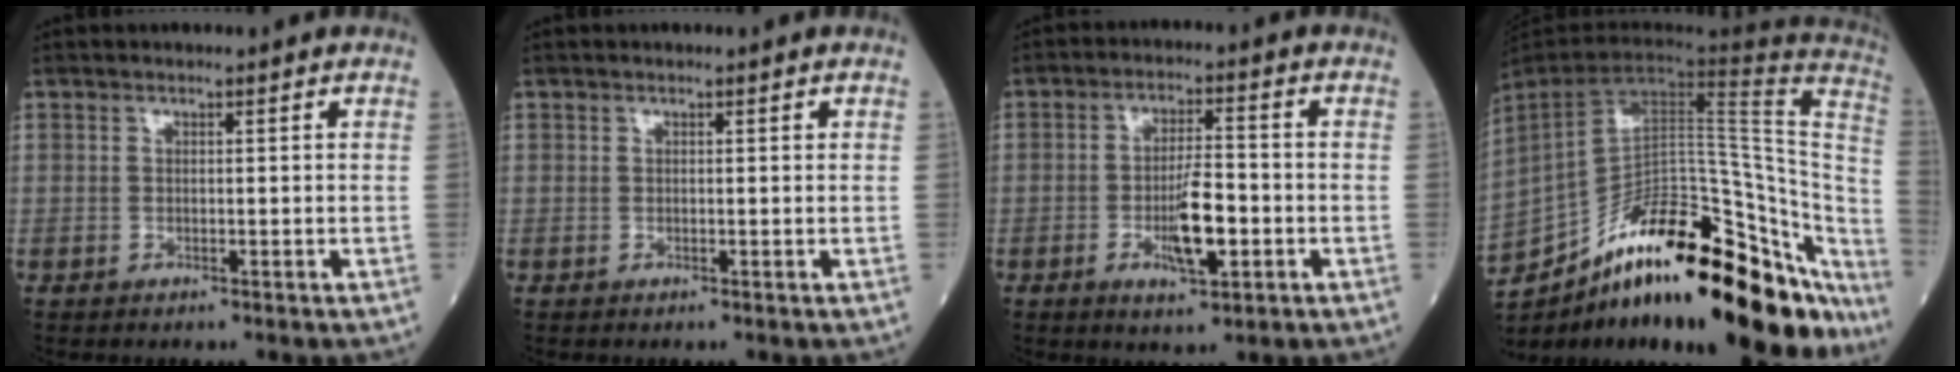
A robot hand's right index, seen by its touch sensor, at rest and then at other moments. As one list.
[{"total": 0.0}, {"total": 7.1, "force": [-2.1, 1.7, 6.6], "torque": [-0.122, -0.001, -0.031]}, {"total": 35.9, "force": [-24.6, 11.6, 23.5], "torque": [-0.336, -0.026, -0.360]}]